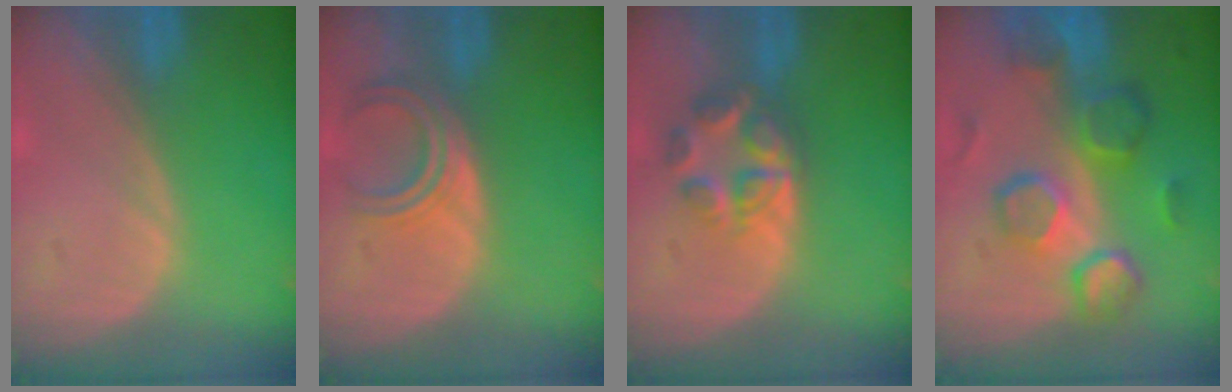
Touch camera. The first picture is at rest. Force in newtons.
{"total": 4.4, "press": 4.3, "slide": 1.1}
{"total": 5.9, "press": 5.5, "slide": 2.2}
{"total": 10.5, "press": 9.1, "slide": 5.2}